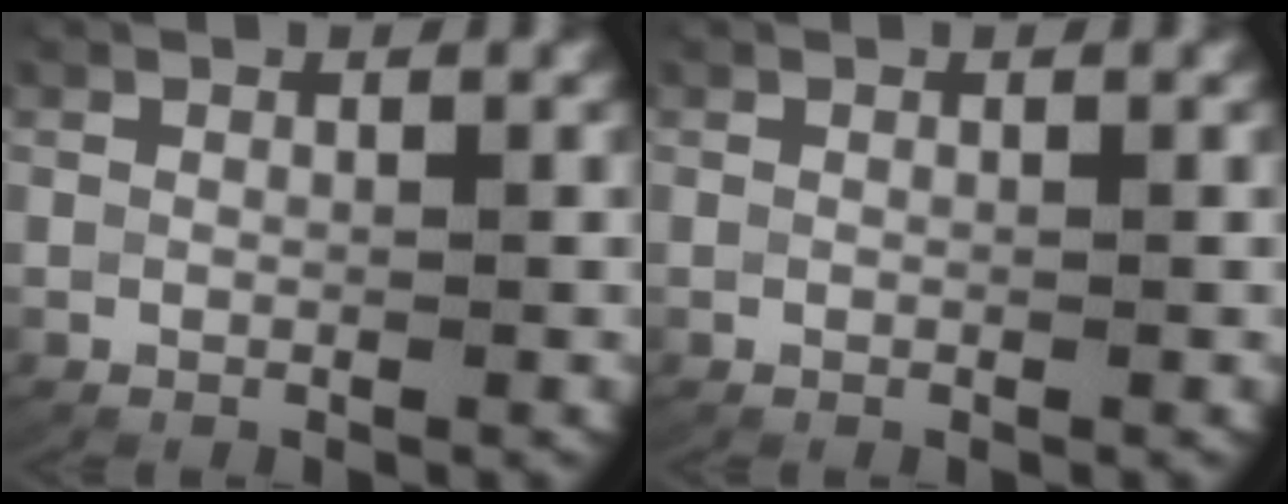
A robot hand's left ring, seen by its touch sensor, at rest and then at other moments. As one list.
[{"total": 0.0}]